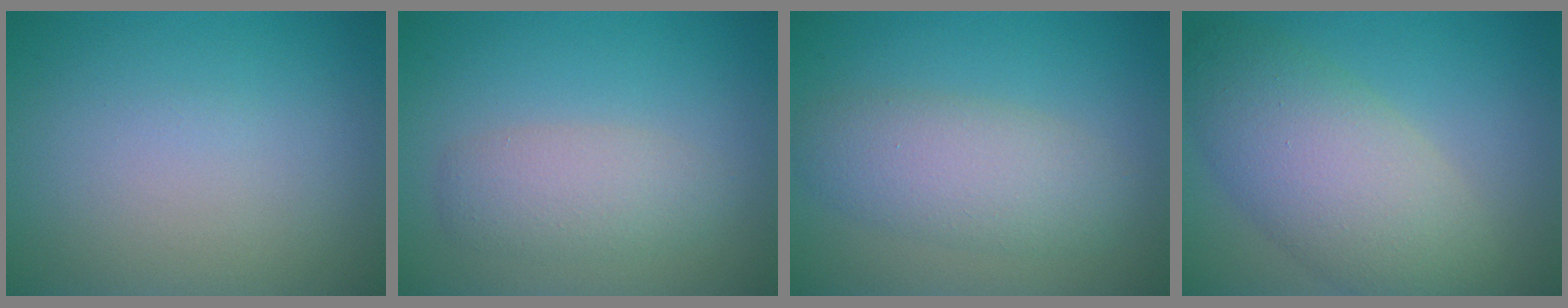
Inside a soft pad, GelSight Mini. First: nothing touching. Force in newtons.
{"total": 3.0, "press": 3.0, "slide": 0.2}
{"total": 4.5, "press": 4.5, "slide": 0.2}
{"total": 7.6, "press": 7.6, "slide": 0.1}